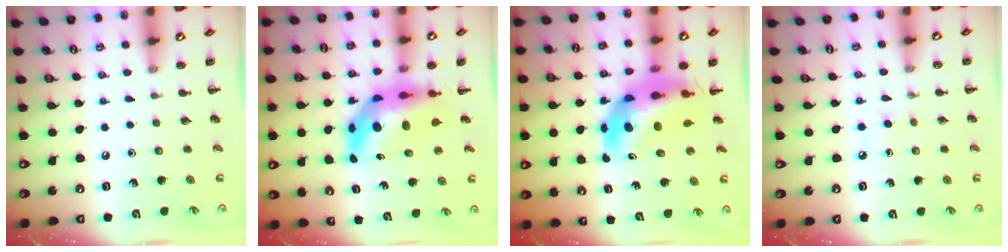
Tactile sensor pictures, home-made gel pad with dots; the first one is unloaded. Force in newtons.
{"total": 9.1, "press": 8.5, "slide": 3.3}
{"total": 9.7, "press": 9.2, "slide": 3.1}
{"total": 2.4, "press": 2.2, "slide": 1.0}